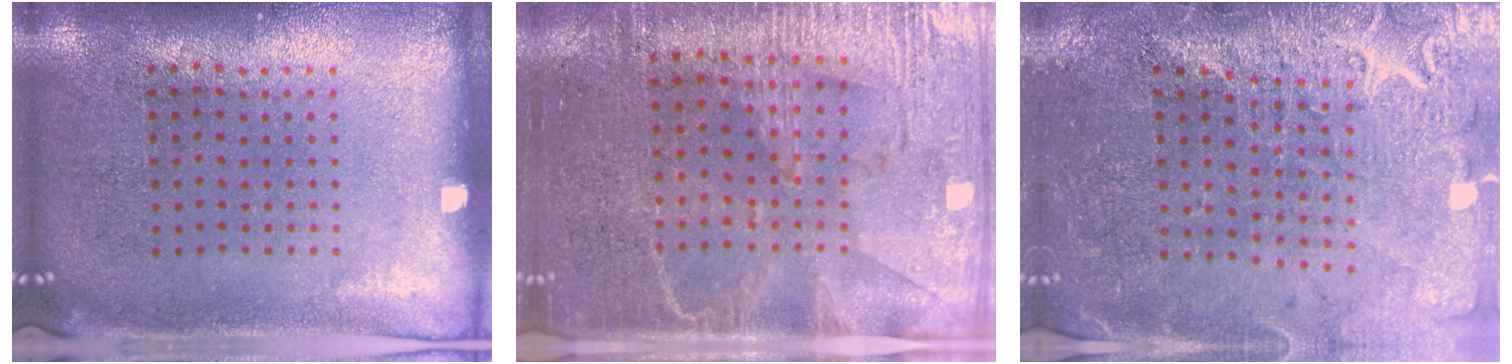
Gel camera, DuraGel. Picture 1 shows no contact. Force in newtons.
{"total": 3.2, "press": 3.0, "slide": 1.3}
{"total": 3.1, "press": 3.1, "slide": 0.6}